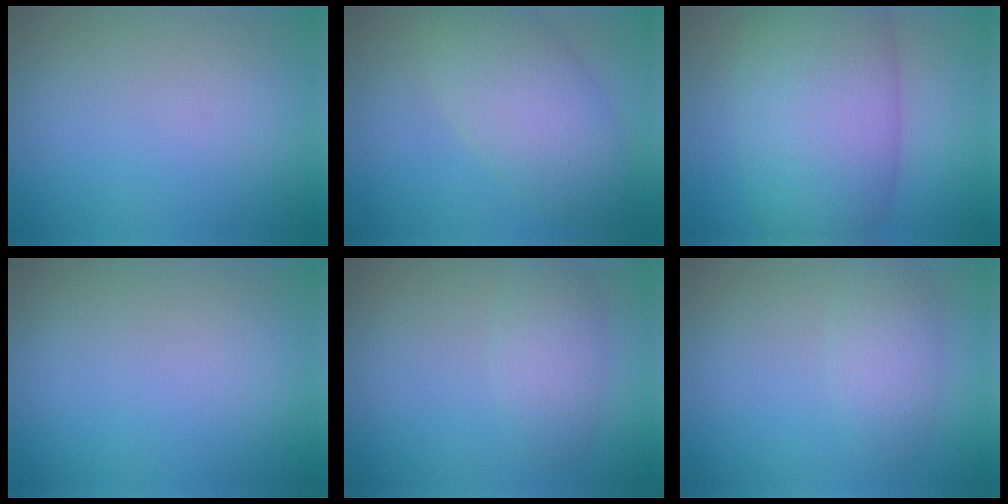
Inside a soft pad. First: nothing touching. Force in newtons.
{"total": 6.4, "press": 6.3, "slide": 0.5}
{"total": 11.6, "press": 11.6, "slide": 0.5}
{"total": 0.0}
{"total": 2.6, "press": 2.6, "slide": 0.1}
{"total": 2.6, "press": 2.6, "slide": 0.1}